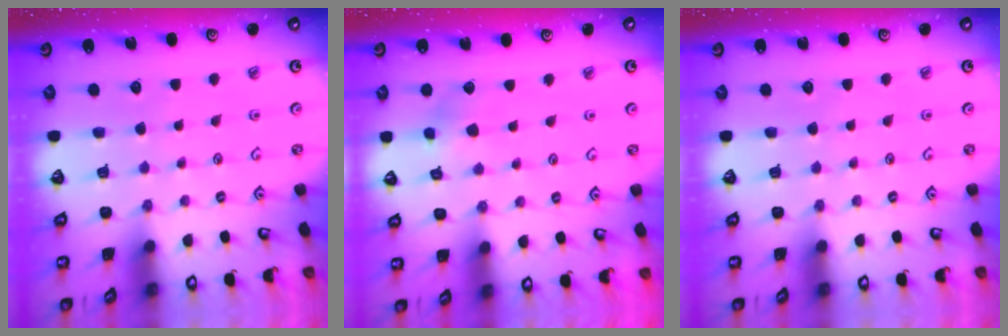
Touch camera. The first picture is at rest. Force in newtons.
{"total": 7.3, "press": 7.3, "slide": 0.5}
{"total": 0.0}